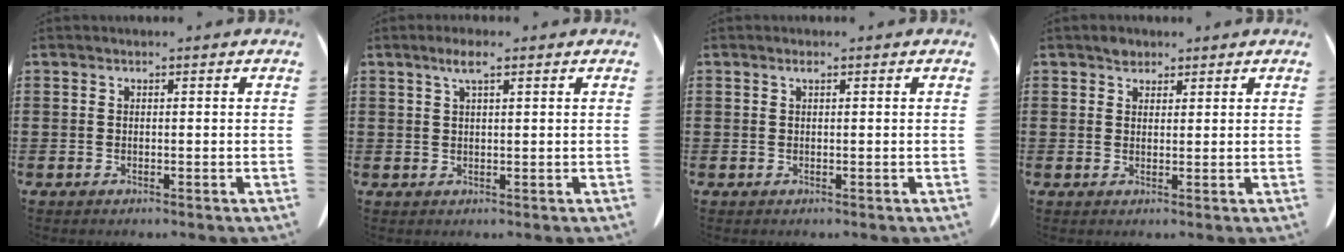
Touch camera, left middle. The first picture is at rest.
{"total": 2.7, "force": [1.5, 0.5, 2.2], "torque": [-0.047, 0.003, 0.025]}
{"total": 0.6, "force": [0.3, 0.1, 0.5], "torque": [-0.012, 0.000, 0.006]}
{"total": 1.8, "force": [1.5, 1.0, 0.3], "torque": [-0.001, -0.002, 0.029]}